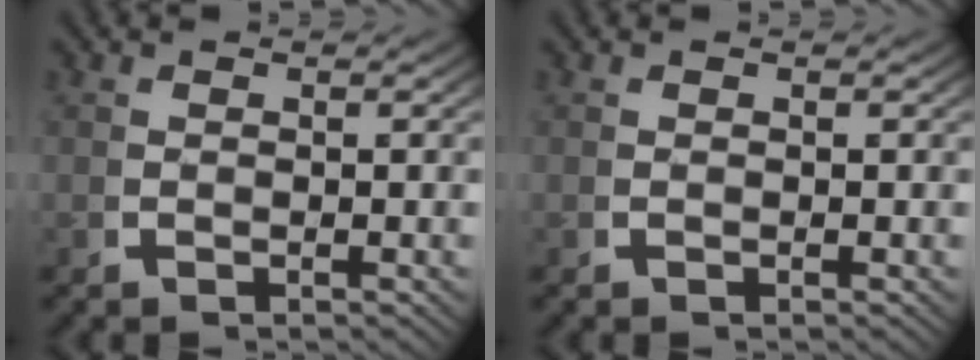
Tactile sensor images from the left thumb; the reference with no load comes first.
{"total": 0.0}